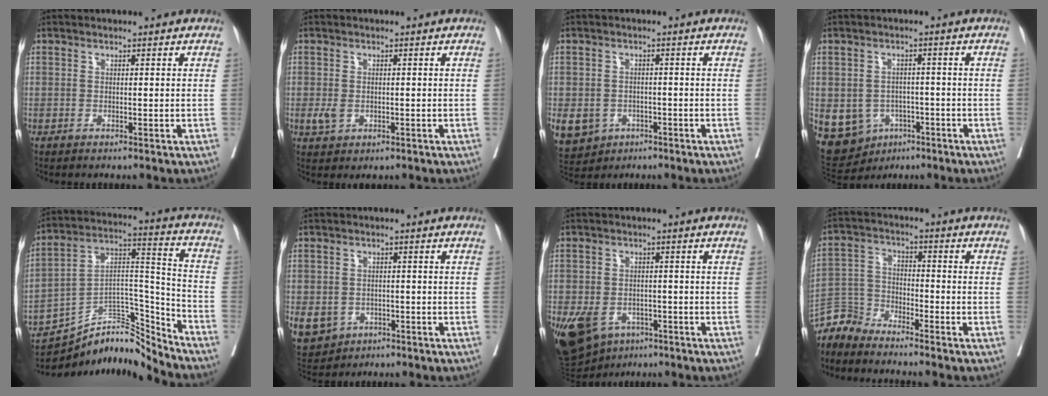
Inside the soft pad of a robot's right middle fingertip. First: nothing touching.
{"total": 2.4, "force": [-0.4, 1.7, 1.6], "torque": [-0.037, -0.002, 0.003]}
{"total": 12.3, "force": [-5.1, 10.2, 4.6], "torque": [-0.130, 0.002, -0.066]}
{"total": 14.4, "force": [-5.5, 12.2, 5.3], "torque": [-0.141, 0.009, -0.065]}
{"total": 13.0, "force": [-12.8, 1.3, 1.9], "torque": [-0.017, 0.070, -0.225]}
{"total": 12.8, "force": [-5.1, 10.7, 4.8], "torque": [-0.142, 0.001, -0.064]}
{"total": 13.7, "force": [-6.2, 10.1, 7.0], "torque": [-0.172, -0.002, -0.084]}
{"total": 5.8, "force": [-5.8, 0.7, -0.5], "torque": [0.012, 0.007, -0.117]}